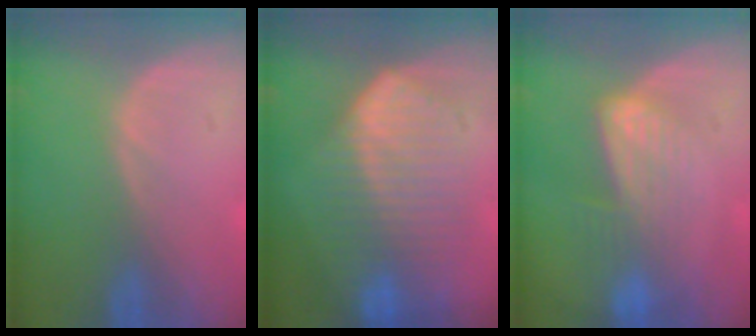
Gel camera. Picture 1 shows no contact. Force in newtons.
{"total": 10.5, "press": 10.5, "slide": 0.6}
{"total": 7.0, "press": 5.8, "slide": 3.8}